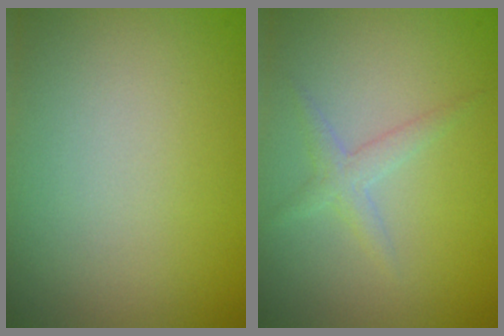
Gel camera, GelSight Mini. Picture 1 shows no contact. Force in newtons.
{"total": 1.5, "press": 1.5, "slide": 0.1}